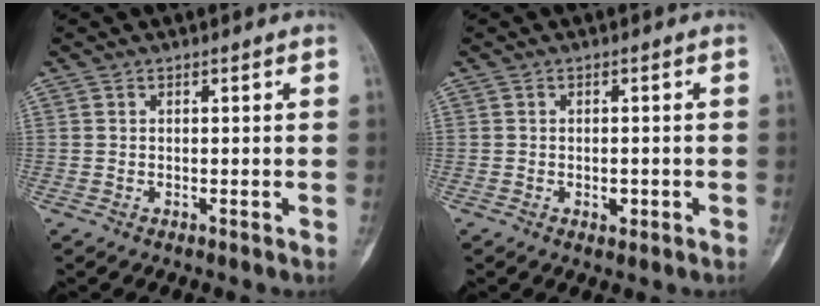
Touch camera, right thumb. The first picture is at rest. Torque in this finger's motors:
{"motor_torque": [-0.19, -0.21, -0.04, 0.39, -0.02]}